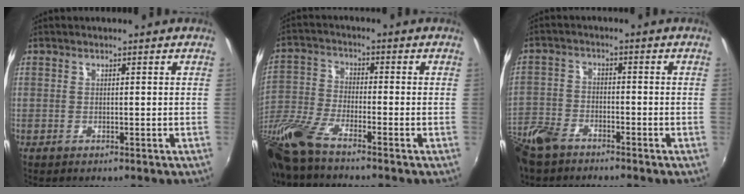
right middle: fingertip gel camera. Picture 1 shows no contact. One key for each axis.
{"total": 13.2, "fx": -10.1, "fy": 2.5, "fz": 8.1, "tx": -0.188, "ty": -0.029, "tz": -0.209}
{"total": 9.7, "fx": -7.3, "fy": 4.8, "fz": 4.2, "tx": -0.114, "ty": -0.007, "tz": -0.154}